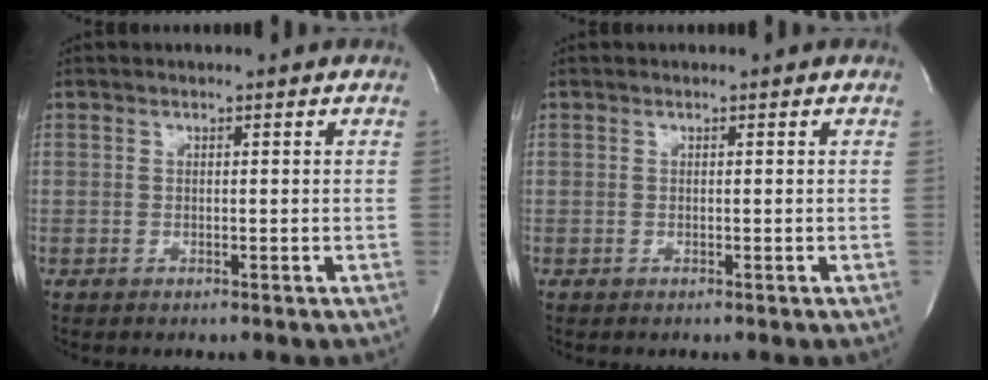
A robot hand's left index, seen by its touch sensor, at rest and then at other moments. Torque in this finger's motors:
{"motor_torque": [0.00, 0.00, 0.00, 0.01]}